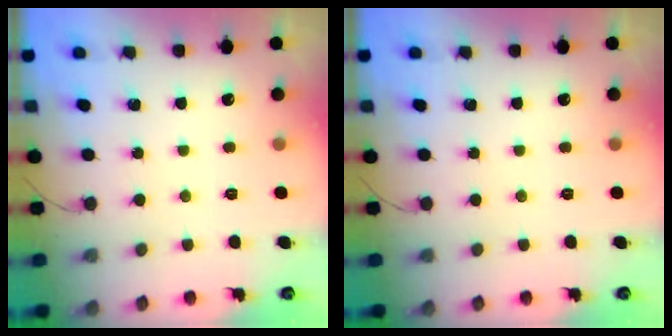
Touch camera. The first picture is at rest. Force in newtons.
{"total": 0.0}